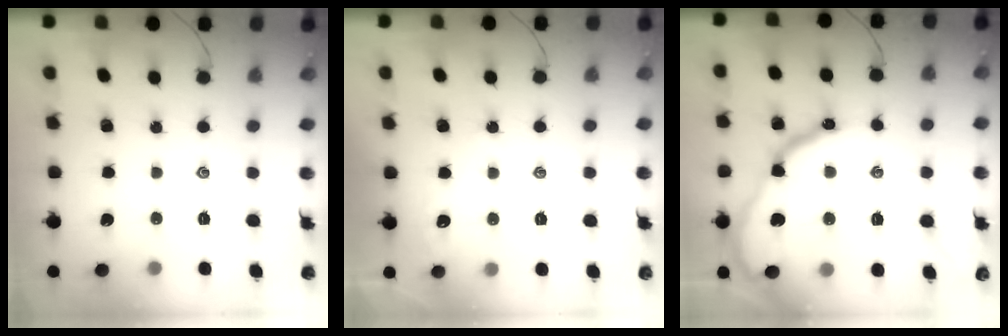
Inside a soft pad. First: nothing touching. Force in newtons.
{"total": 1.4, "press": 1.4, "slide": 0.2}
{"total": 16.1, "press": 16.0, "slide": 1.2}